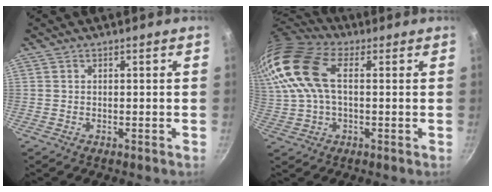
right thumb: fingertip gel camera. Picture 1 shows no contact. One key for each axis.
{"total": 17.5, "fx": 4.2, "fy": 10.4, "fz": 13.5, "tx": -0.283, "ty": 0.023, "tz": 0.073}